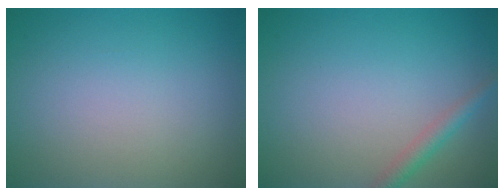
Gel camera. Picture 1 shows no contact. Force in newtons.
{"total": 1.7, "press": 1.7, "slide": 0.1}